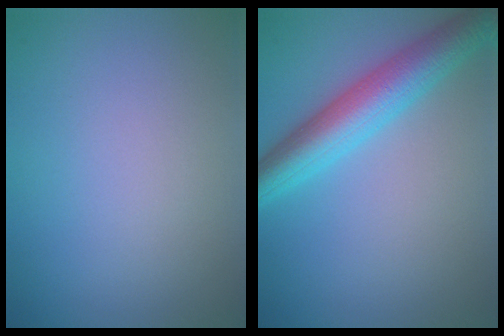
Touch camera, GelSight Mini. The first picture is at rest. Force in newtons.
{"total": 5.9, "press": 5.9, "slide": 0.2}